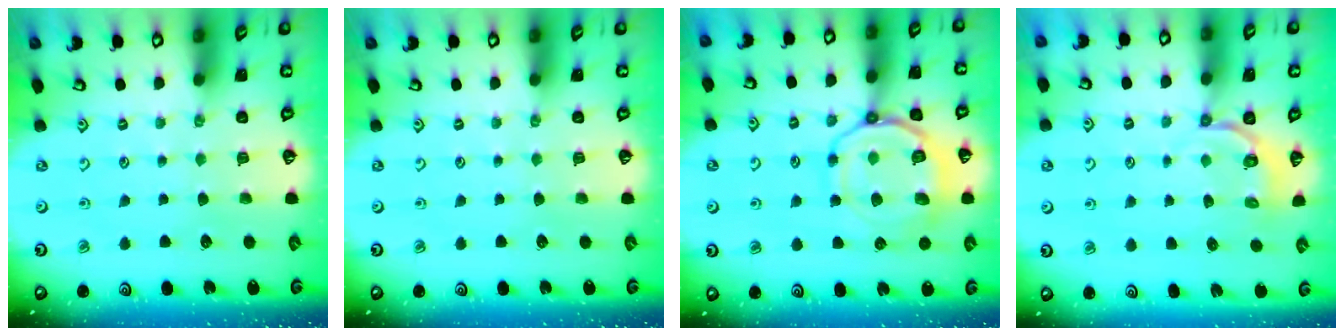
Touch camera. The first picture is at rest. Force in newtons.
{"total": 0.0}
{"total": 14.7, "press": 14.6, "slide": 1.7}
{"total": 4.1, "press": 3.3, "slide": 2.6}